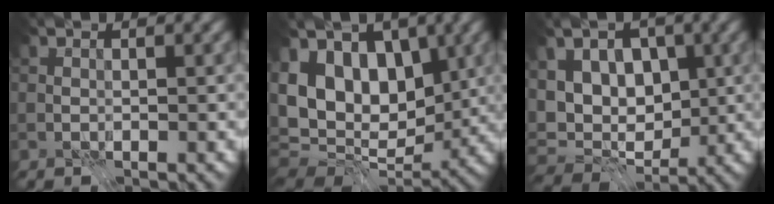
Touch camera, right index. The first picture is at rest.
{"total": 11.9, "force": [2.6, 8.1, 8.4], "torque": [-0.146, 0.018, 0.033]}
{"total": 10.3, "force": [2.8, 7.0, 7.0], "torque": [-0.095, 0.040, 0.024]}